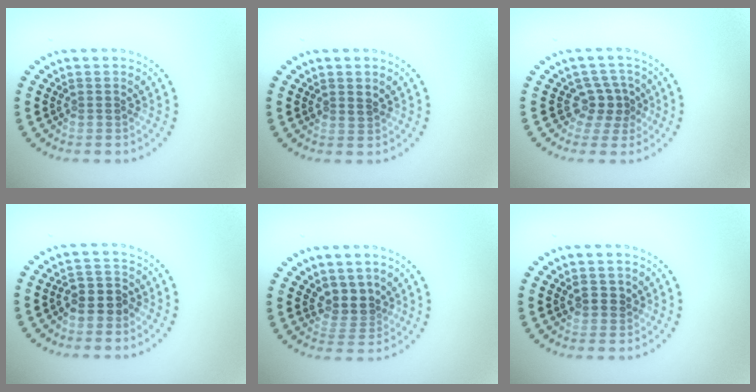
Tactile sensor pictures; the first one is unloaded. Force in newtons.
{"total": 0.6, "press": 0.4, "slide": 0.5}
{"total": 2.5, "press": 1.8, "slide": 1.7}
{"total": 2.3, "press": 2.2, "slide": 0.8}
{"total": 2.7, "press": 2.1, "slide": 1.7}
{"total": 1.4, "press": 1.2, "slide": 0.6}